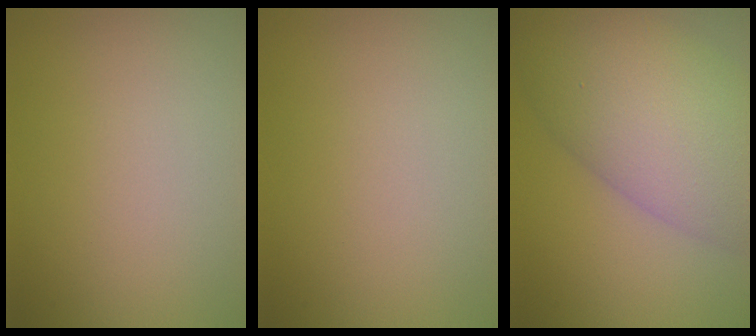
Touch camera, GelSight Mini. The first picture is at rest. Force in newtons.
{"total": 0.0}
{"total": 10.1, "press": 10.0, "slide": 0.5}